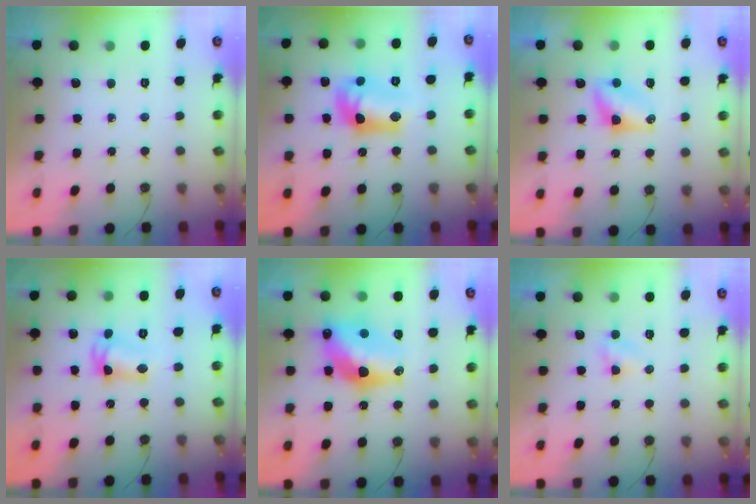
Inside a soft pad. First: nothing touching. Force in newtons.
{"total": 14.2, "press": 13.6, "slide": 4.0}
{"total": 5.9, "press": 5.9, "slide": 0.6}
{"total": 8.9, "press": 8.2, "slide": 3.6}
{"total": 14.6, "press": 14.6, "slide": 1.3}
{"total": 2.9, "press": 2.8, "slide": 0.2}